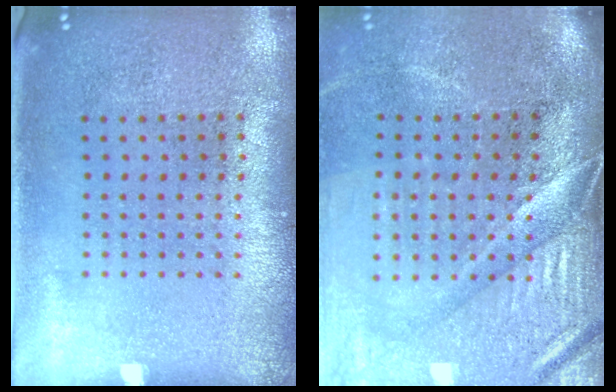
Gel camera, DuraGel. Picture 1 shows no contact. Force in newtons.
{"total": 4.6, "press": 3.9, "slide": 2.4}